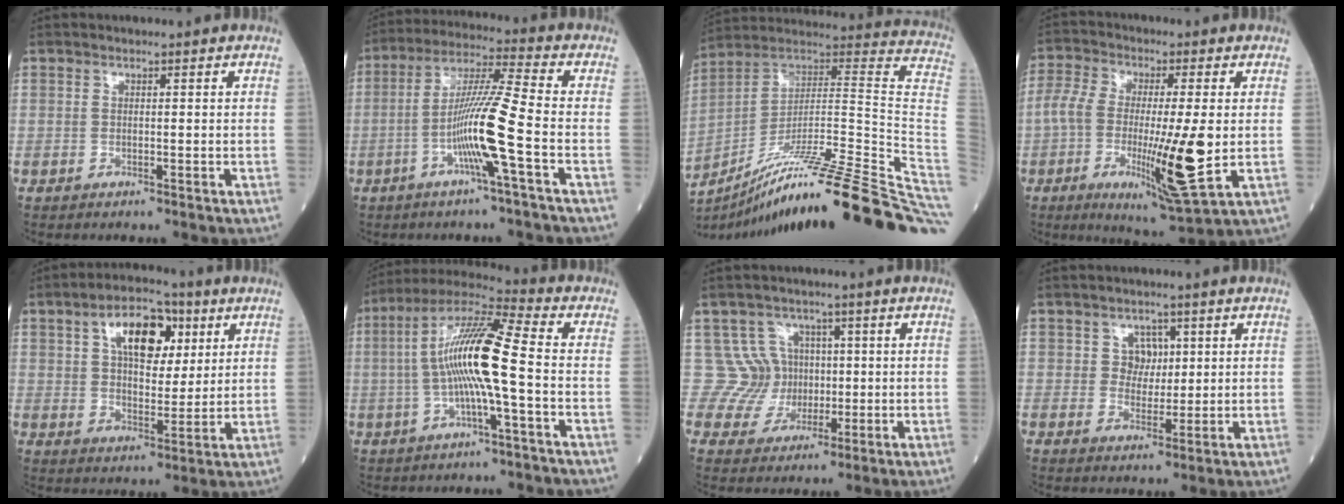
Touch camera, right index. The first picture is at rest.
{"total": 10.7, "force": [-3.5, -1.3, 10.0], "torque": [-0.192, 0.003, -0.070]}
{"total": 34.1, "force": [-23.7, -1.0, 24.5], "torque": [-0.232, -0.008, -0.362]}
{"total": 14.3, "force": [-2.3, 2.4, 13.9], "torque": [-0.250, -0.016, -0.037]}
{"total": 11.0, "force": [4.6, 5.7, 8.3], "torque": [-0.139, 0.022, 0.077]}
{"total": 13.4, "force": [-1.0, 0.5, 13.3], "torque": [-0.259, 0.020, -0.026]}
{"total": 6.3, "force": [1.1, 6.1, -0.6], "torque": [0.028, 0.018, 0.024]}
{"total": 3.6, "force": [1.2, 3.1, 1.4], "torque": [-0.015, 0.005, 0.019]}